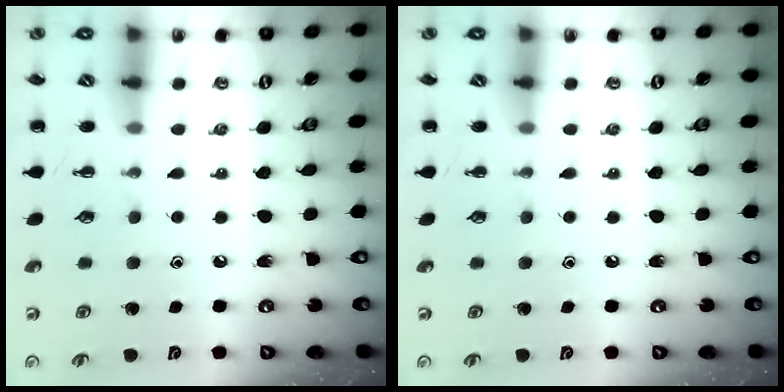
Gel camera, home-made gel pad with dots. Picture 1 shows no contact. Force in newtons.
{"total": 0.0}